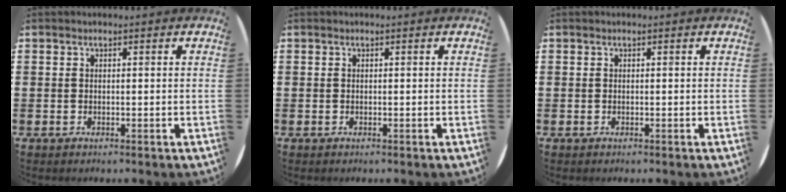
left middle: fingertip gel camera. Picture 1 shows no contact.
{"total": 0.0}
{"total": 0.0}